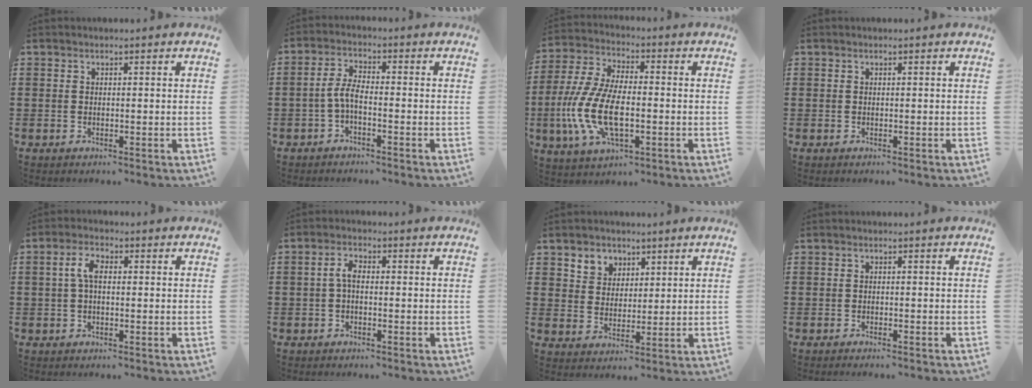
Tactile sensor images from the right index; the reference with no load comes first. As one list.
[{"total": 3.8, "force": [-1.4, 1.2, 3.3], "torque": [-0.081, -0.001, -0.034]}, {"total": 11.8, "force": [-2.8, 5.5, 10.1], "torque": [-0.243, -0.016, -0.057]}, {"total": 0.0}, {"total": 3.9, "force": [0.2, 1.8, 3.4], "torque": [-0.076, 0.007, -0.001]}, {"total": 2.9, "force": [-0.3, 1.3, 2.6], "torque": [-0.057, 0.003, -0.010]}, {"total": 3.9, "force": [2.4, 3.1, -0.1], "torque": [-0.019, 0.007, 0.043]}, {"total": 0.6, "force": [-0.6, 0.0, 0.1], "torque": [-0.004, -0.001, -0.013]}]